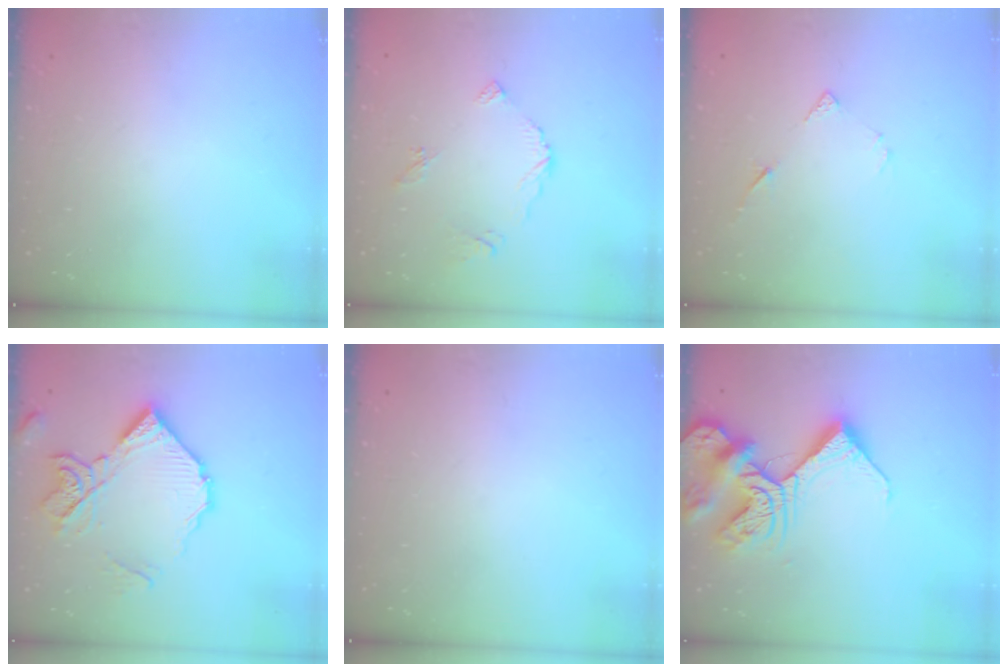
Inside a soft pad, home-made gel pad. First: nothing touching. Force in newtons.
{"total": 6.2, "press": 6.2, "slide": 0.4}
{"total": 4.9, "press": 4.9, "slide": 0.5}
{"total": 16.1, "press": 16.0, "slide": 1.4}
{"total": 0.0}
{"total": 14.8, "press": 14.7, "slide": 1.6}